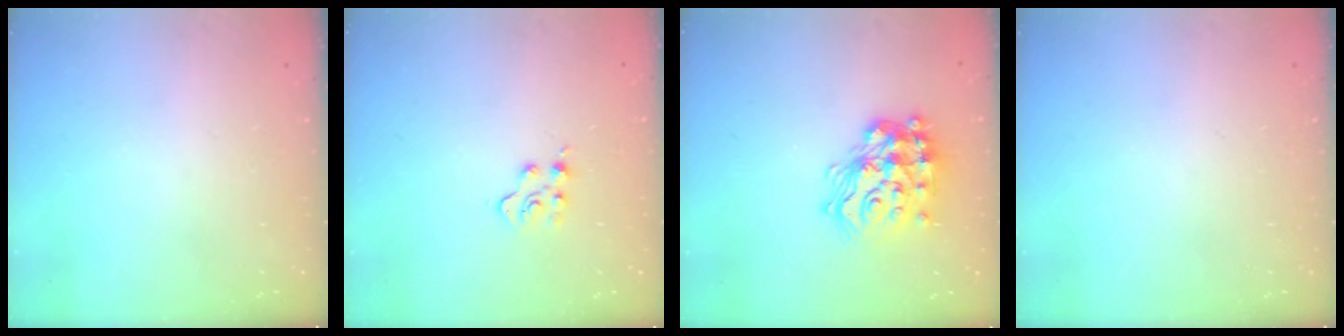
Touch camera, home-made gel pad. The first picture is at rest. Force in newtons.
{"total": 3.9, "press": 3.9, "slide": 0.5}
{"total": 18.6, "press": 18.6, "slide": 1.2}
{"total": 0.0}